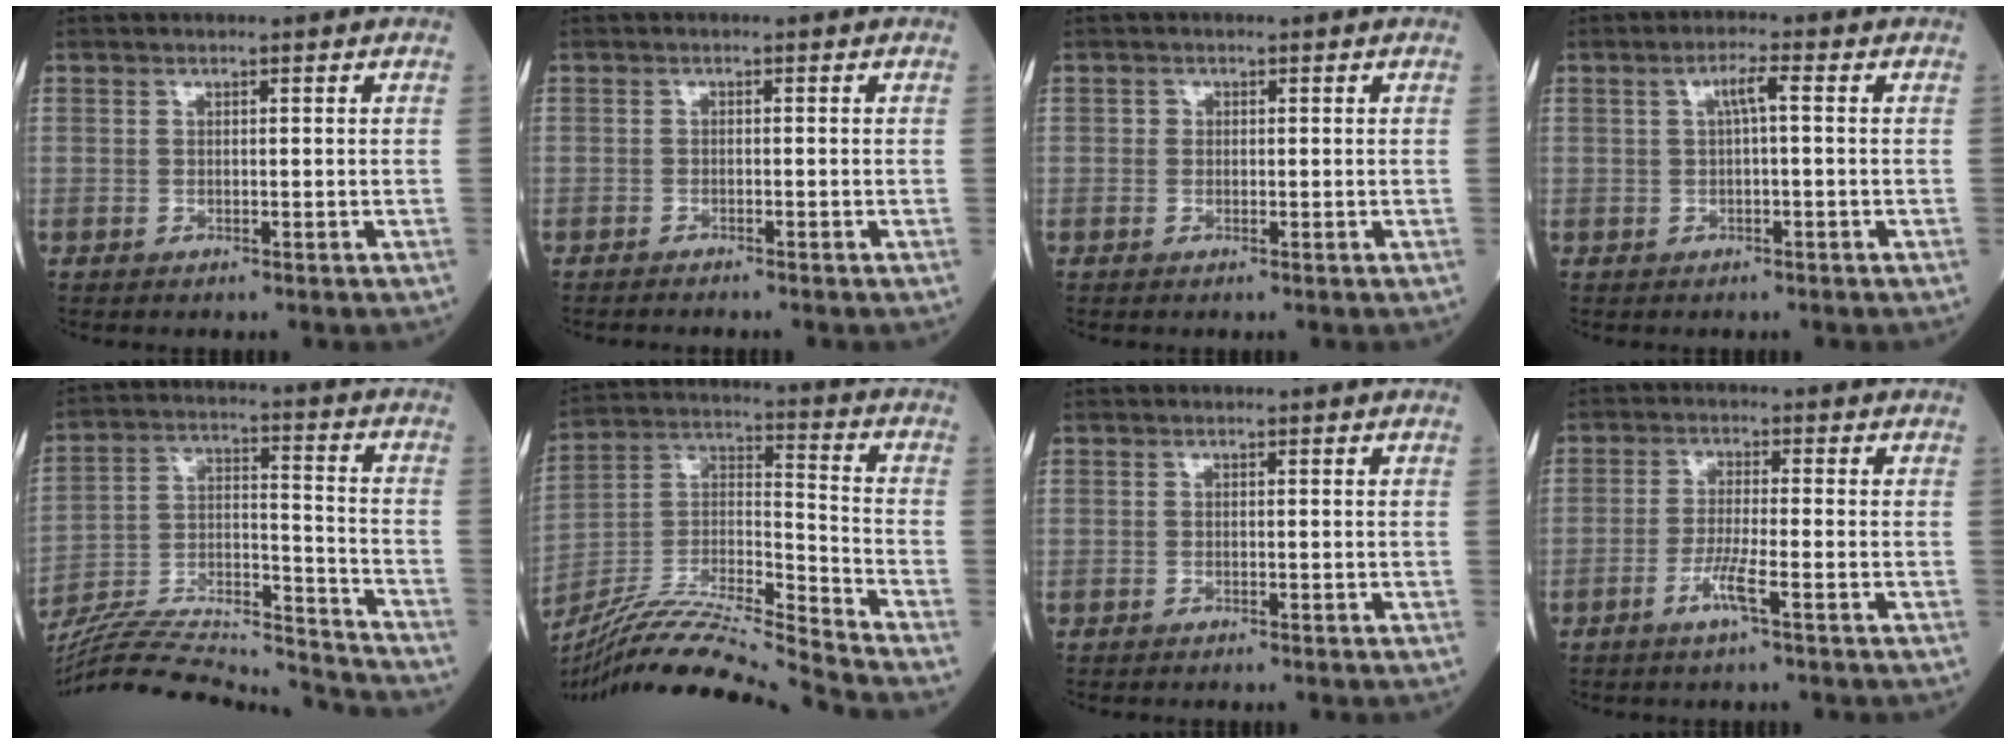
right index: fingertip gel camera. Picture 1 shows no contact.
{"total": 0.6, "force": [-0.5, -0.3, 0.1], "torque": [-0.005, -0.001, -0.011]}
{"total": 0.7, "force": [0.1, 0.6, 0.1], "torque": [0.001, 0.002, 0.001]}
{"total": 2.7, "force": [0.4, 0.2, 2.6], "torque": [-0.049, 0.009, 0.008]}
{"total": 22.5, "force": [-21.4, 1.0, 6.9], "torque": [-0.139, 0.008, -0.346]}
{"total": 18.5, "force": [-17.1, -2.0, 6.9], "torque": [-0.134, 0.008, -0.311]}
{"total": 0.0}
{"total": 4.0, "force": [-2.0, -0.2, 3.5], "torque": [-0.072, -0.007, -0.043]}